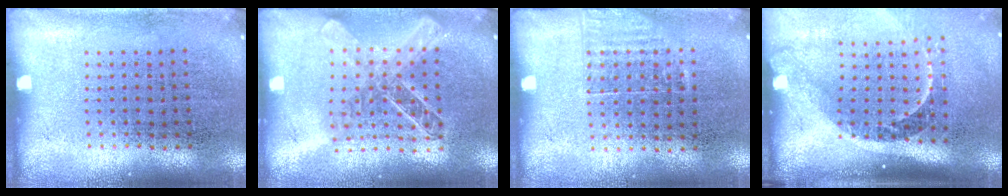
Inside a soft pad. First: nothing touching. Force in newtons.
{"total": 1.9, "press": 1.6, "slide": 1.0}
{"total": 1.2, "press": 0.9, "slide": 0.7}
{"total": 2.3, "press": 1.6, "slide": 1.7}